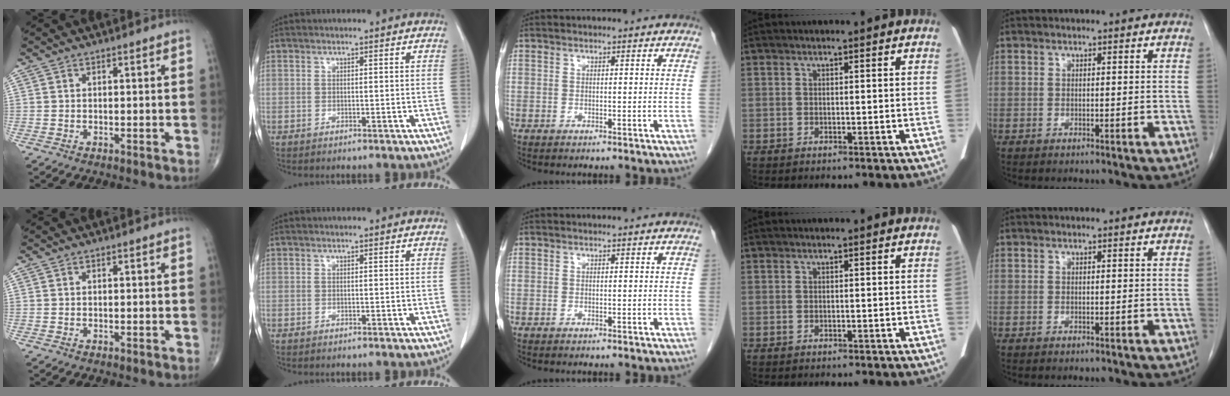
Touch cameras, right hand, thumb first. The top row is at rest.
{}